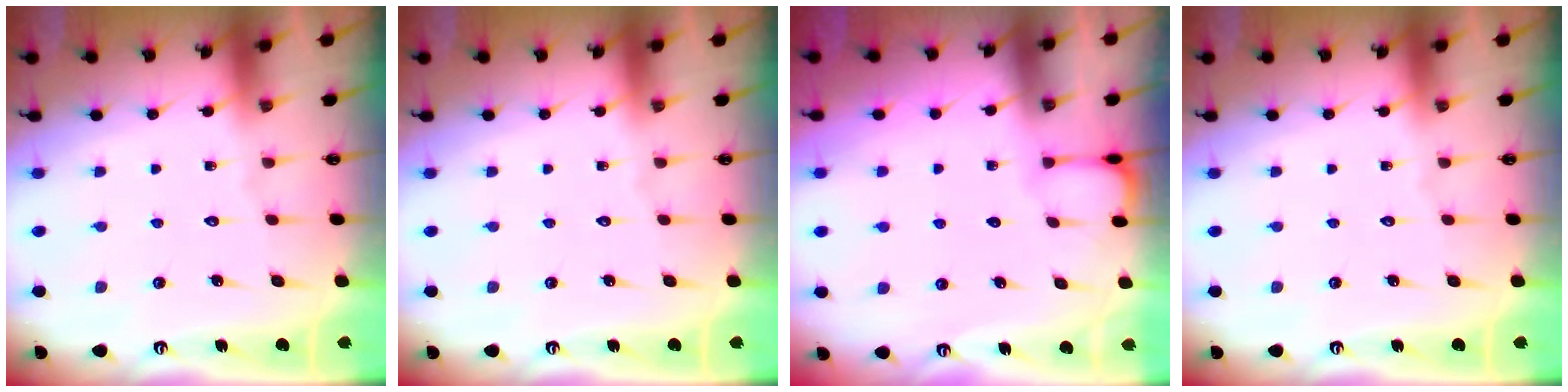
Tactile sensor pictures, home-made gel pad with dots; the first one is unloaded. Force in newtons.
{"total": 0.0}
{"total": 0.9, "press": 0.9, "slide": 0.0}
{"total": 0.0}